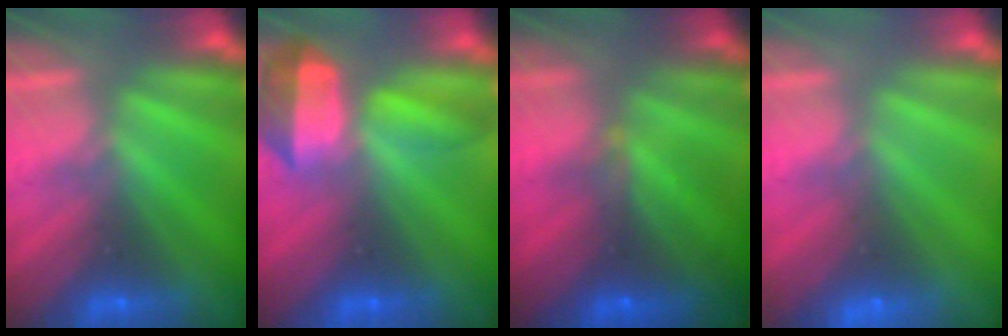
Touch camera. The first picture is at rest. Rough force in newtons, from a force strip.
{"total": 5.5}
{"total": 7.2}
{"total": 2.4}